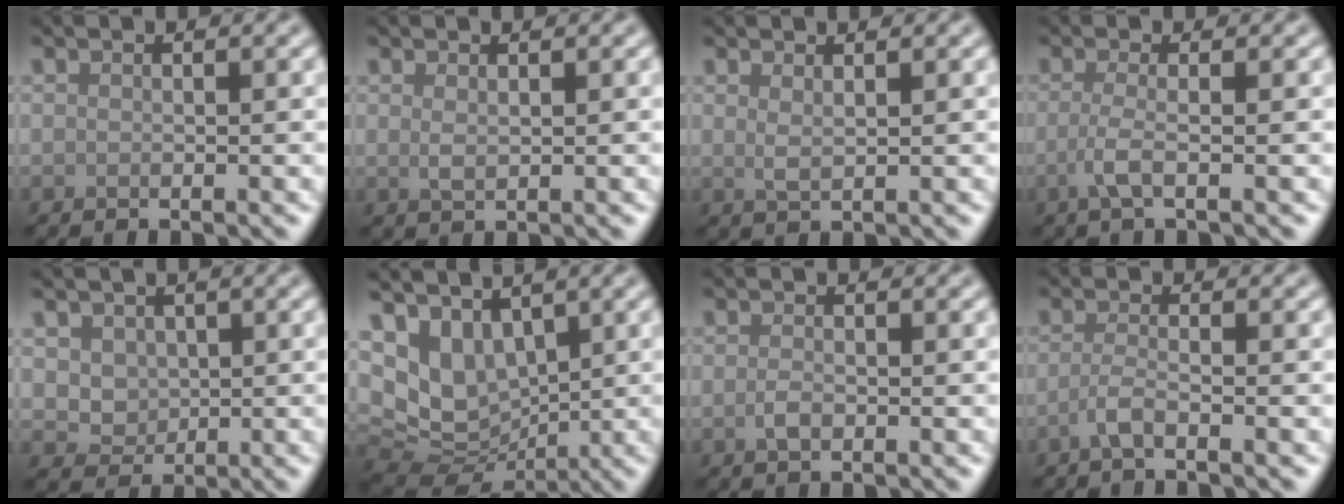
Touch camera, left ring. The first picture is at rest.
{"total": 0.9, "force": [0.2, 0.3, 0.8], "torque": [-0.019, -0.003, 0.006]}
{"total": 1.1, "force": [0.5, 0.4, 0.9], "torque": [-0.018, -0.005, 0.009]}
{"total": 2.4, "force": [-0.8, 0.6, 2.2], "torque": [-0.045, -0.005, -0.025]}
{"total": 2.4, "force": [0.8, 2.0, 1.1], "torque": [-0.025, -0.009, 0.022]}
{"total": 6.5, "force": [2.5, 4.5, 3.9], "torque": [-0.082, -0.015, 0.048]}
{"total": 1.1, "force": [-0.6, 0.4, 0.8], "torque": [-0.022, -0.003, -0.014]}
{"total": 2.0, "force": [-1.2, 0.4, 1.6], "torque": [-0.031, -0.001, -0.034]}